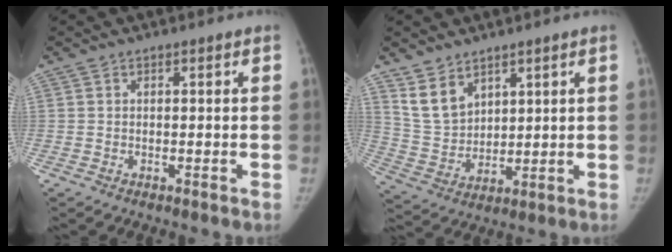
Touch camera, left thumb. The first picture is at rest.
{"total": 8.0, "force": [5.3, 5.0, 3.3], "torque": [-0.044, -0.032, 0.121]}